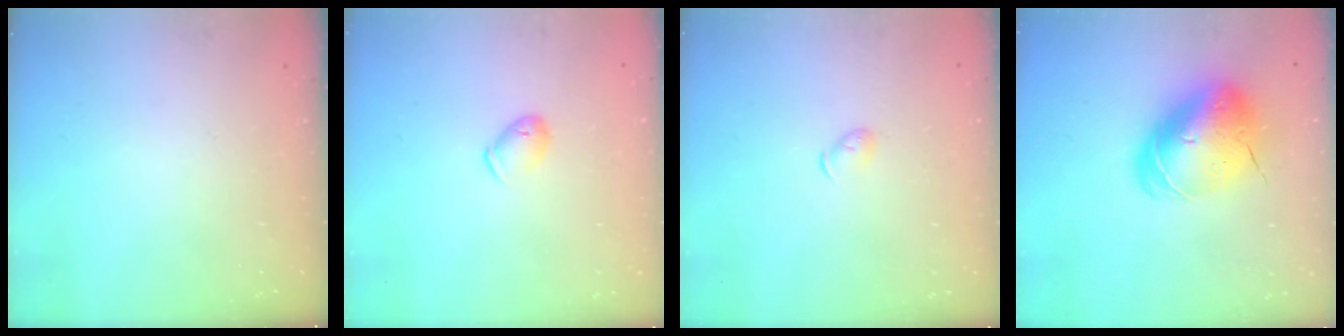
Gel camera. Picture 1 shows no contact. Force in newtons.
{"total": 6.2, "press": 6.2, "slide": 1.1}
{"total": 3.8, "press": 3.7, "slide": 0.9}
{"total": 12.9, "press": 12.6, "slide": 2.5}